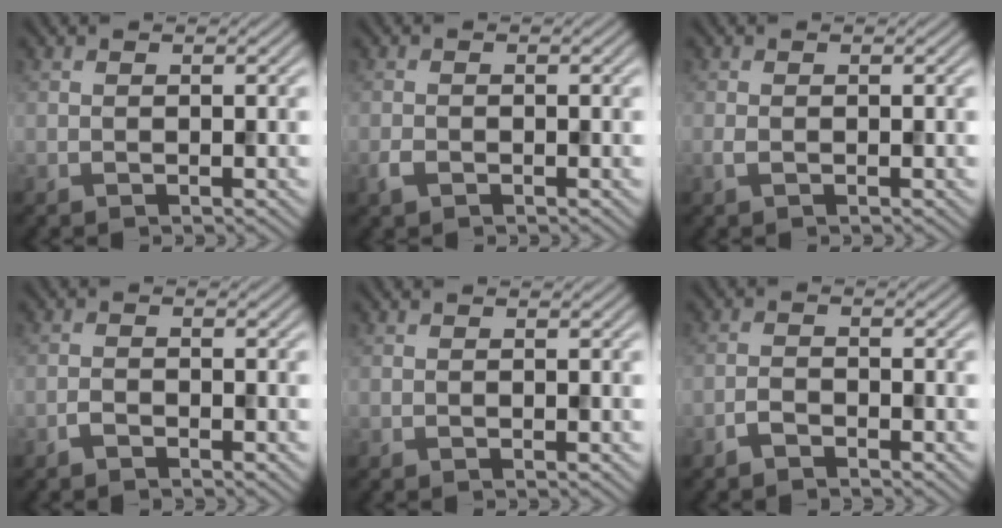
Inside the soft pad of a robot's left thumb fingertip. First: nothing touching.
{"total": 1.4, "force": [-0.8, 0.8, 0.8], "torque": [-0.018, -0.003, -0.018]}
{"total": 0.9, "force": [-0.3, 0.3, 0.7], "torque": [-0.019, -0.002, -0.006]}
{"total": 1.3, "force": [-1.1, 0.4, 0.6], "torque": [-0.011, 0.002, -0.024]}
{"total": 0.0}
{"total": 1.7, "force": [-1.4, 0.5, 0.7], "torque": [-0.014, 0.002, -0.034]}